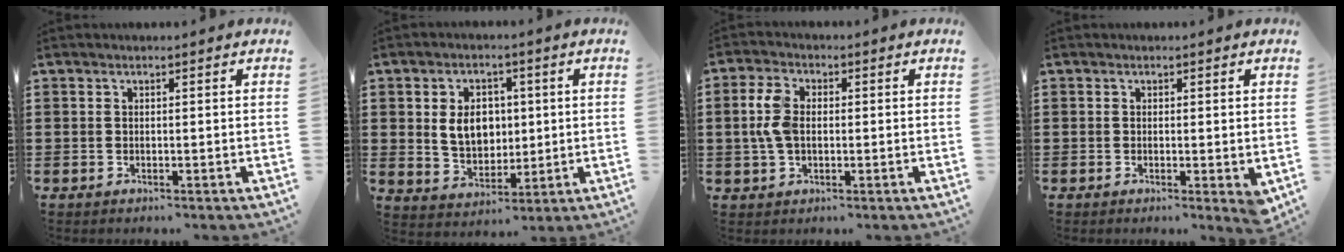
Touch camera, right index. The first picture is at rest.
{"total": 6.7, "force": [1.0, 5.1, 4.2], "torque": [-0.082, 0.010, 0.014]}
{"total": 5.5, "force": [0.1, 3.4, 4.3], "torque": [-0.110, 0.006, -0.005]}
{"total": 0.9, "force": [0.3, 0.2, 0.8], "torque": [-0.009, -0.002, 0.003]}